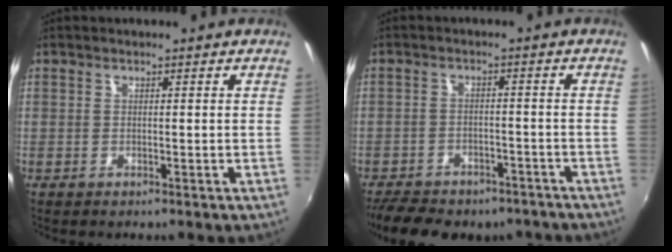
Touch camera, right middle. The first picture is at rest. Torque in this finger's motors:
{"motor_torque": [1.07, -1.07, 0.39, 0.09]}